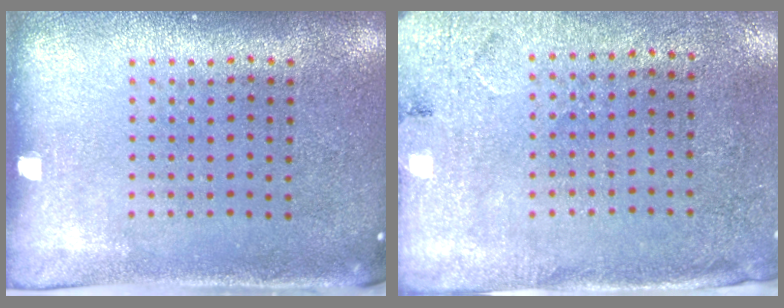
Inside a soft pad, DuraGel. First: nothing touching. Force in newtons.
{"total": 2.6, "press": 2.1, "slide": 1.5}